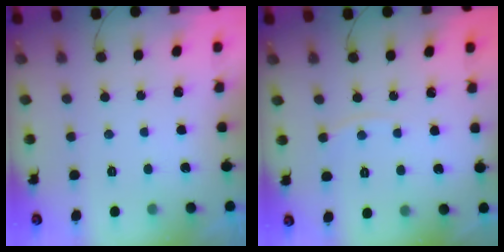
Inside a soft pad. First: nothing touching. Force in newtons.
{"total": 2.9, "press": 2.9, "slide": 0.1}